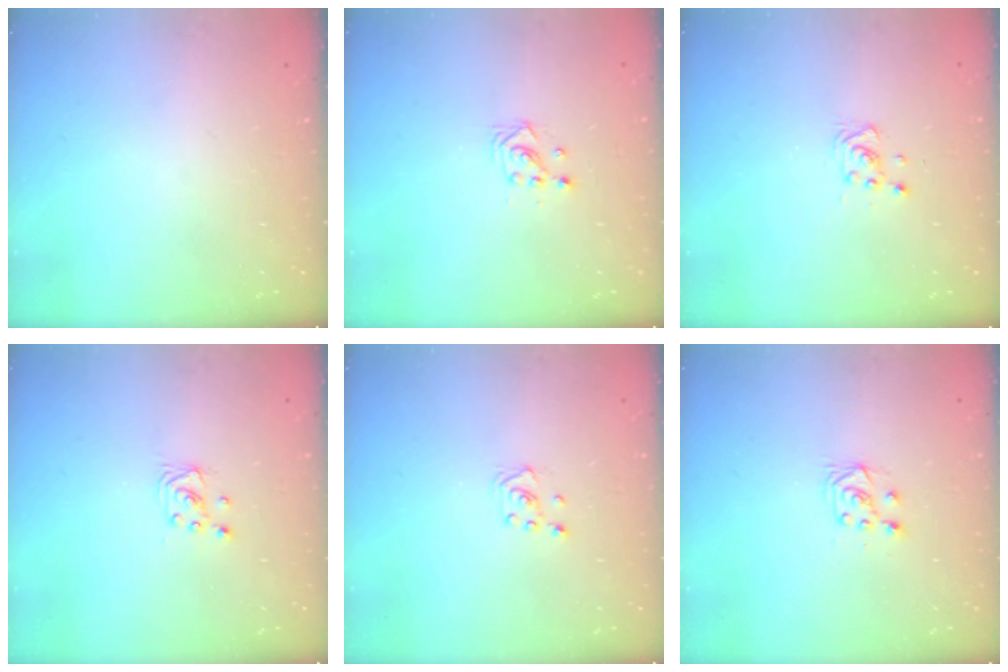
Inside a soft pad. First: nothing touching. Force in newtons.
{"total": 2.9, "press": 2.9, "slide": 0.3}
{"total": 4.4, "press": 4.2, "slide": 1.1}
{"total": 2.5, "press": 2.5, "slide": 0.2}
{"total": 3.1, "press": 3.1, "slide": 0.3}
{"total": 6.3, "press": 6.3, "slide": 0.7}